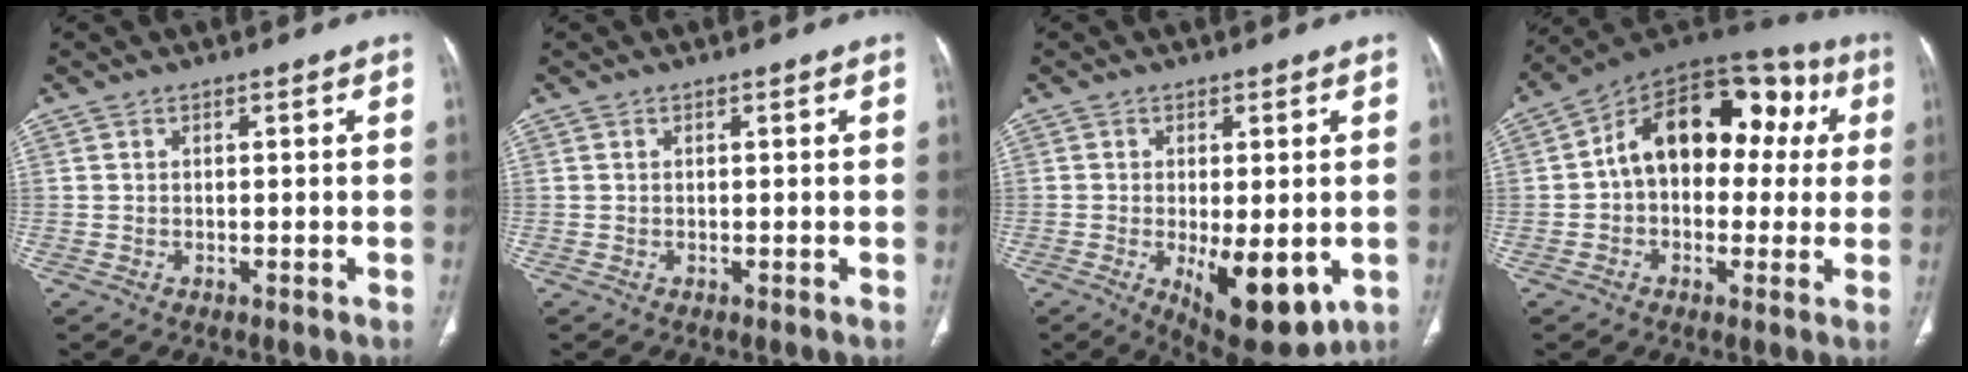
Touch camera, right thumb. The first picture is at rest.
{"total": 0.0}
{"total": 13.0, "force": [-3.5, 5.6, 11.2], "torque": [-0.148, -0.020, -0.035]}
{"total": 20.1, "force": [3.1, 13.0, 15.0], "torque": [-0.177, 0.051, 0.033]}